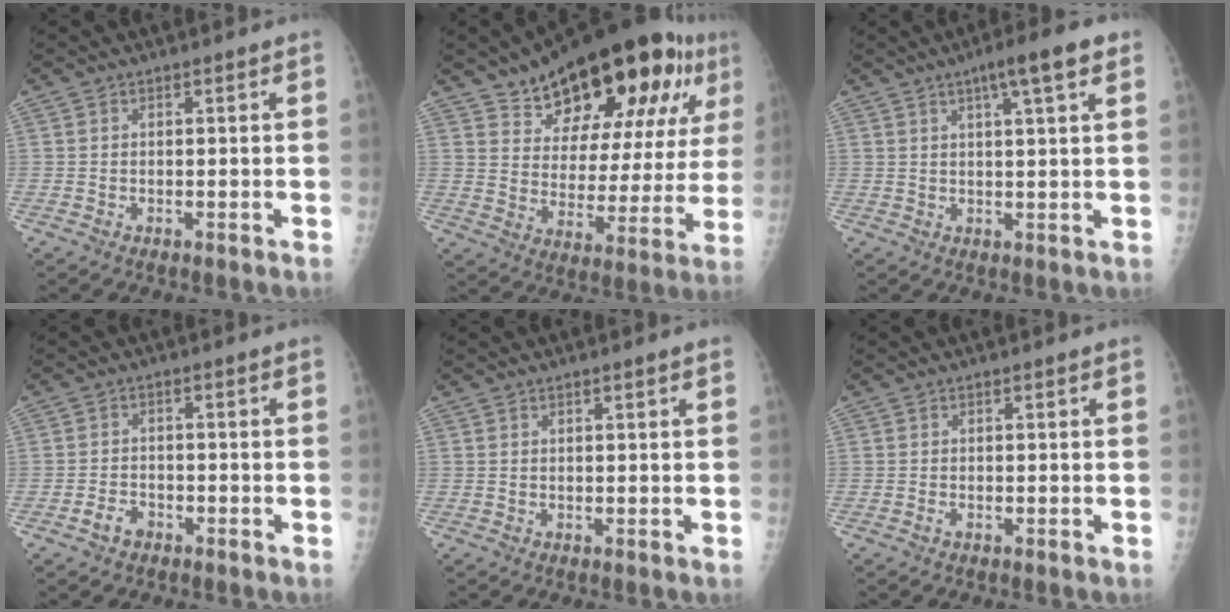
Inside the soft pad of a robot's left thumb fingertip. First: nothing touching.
{"total": 24.5, "force": [14.5, 10.5, 16.7], "torque": [-0.205, -0.041, 0.215]}
{"total": 8.1, "force": [4.3, 1.1, 6.8], "torque": [-0.100, -0.002, 0.061]}
{"total": 3.0, "force": [-1.8, 2.0, 1.3], "torque": [-0.019, 0.015, -0.030]}
{"total": 1.6, "force": [1.0, 0.1, 1.3], "torque": [-0.021, -0.003, 0.013]}
{"total": 0.7, "force": [-0.3, 0.4, 0.5], "torque": [-0.011, 0.001, -0.006]}